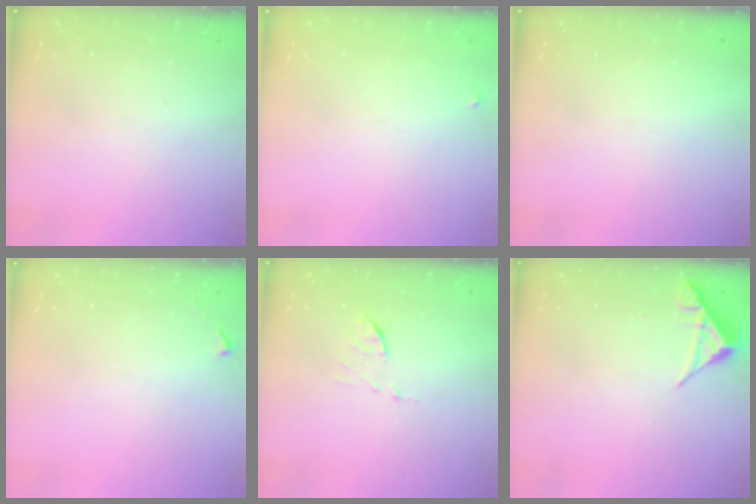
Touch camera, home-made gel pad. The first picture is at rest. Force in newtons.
{"total": 2.1, "press": 2.1, "slide": 0.1}
{"total": 1.7, "press": 1.7, "slide": 0.1}
{"total": 2.7, "press": 2.6, "slide": 0.4}
{"total": 6.2, "press": 6.2, "slide": 0.2}
{"total": 4.9, "press": 4.9, "slide": 0.4}